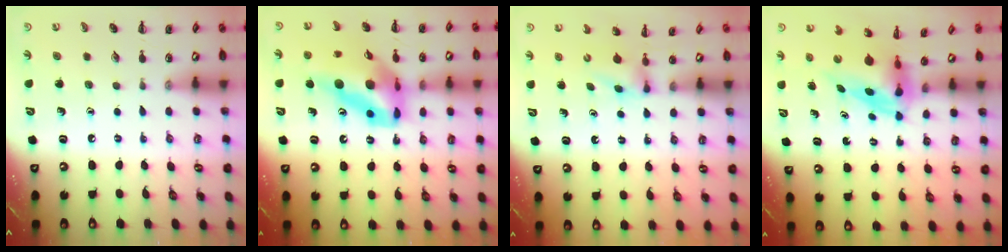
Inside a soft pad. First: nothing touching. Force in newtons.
{"total": 15.4, "press": 14.6, "slide": 5.0}
{"total": 3.6, "press": 3.3, "slide": 1.3}
{"total": 3.9, "press": 3.8, "slide": 1.0}